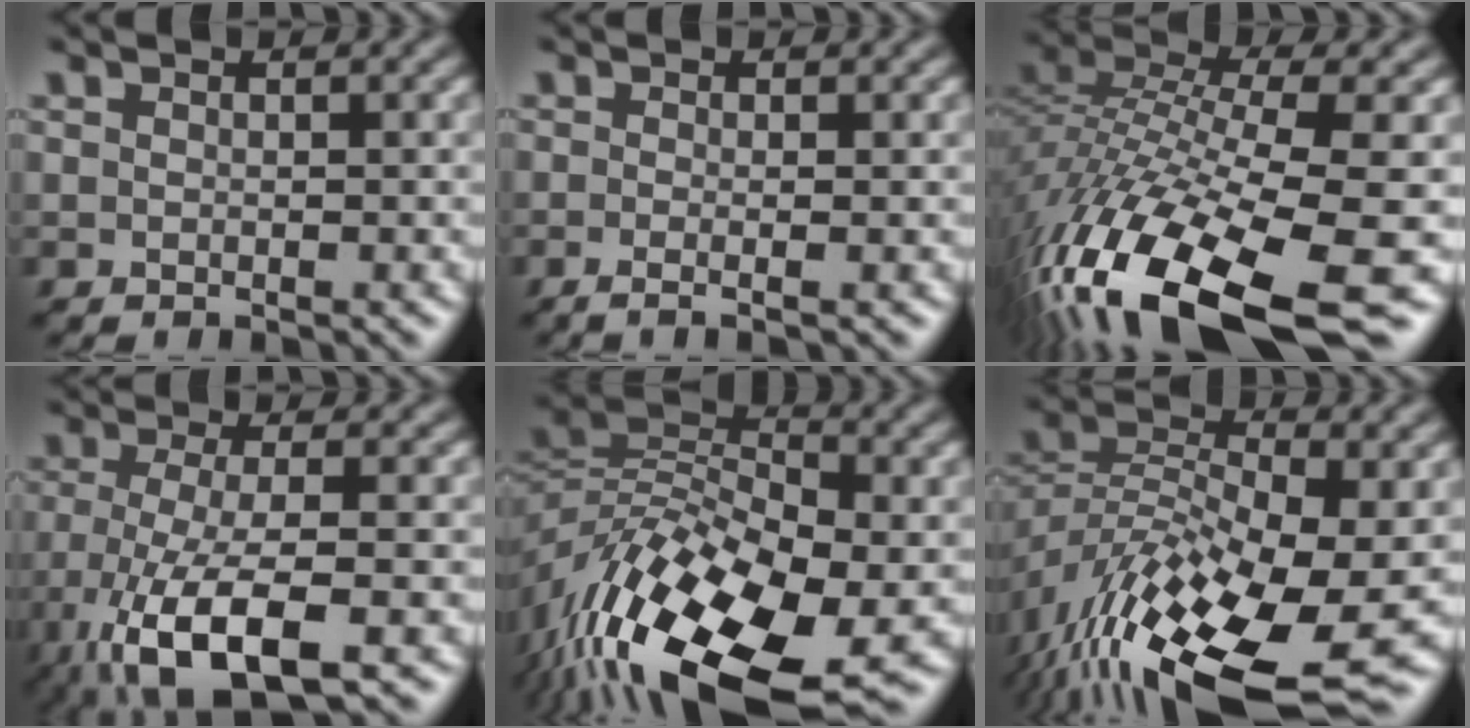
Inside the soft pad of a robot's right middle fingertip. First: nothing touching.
{"total": 1.8, "force": [-0.5, 0.7, 1.6], "torque": [-0.025, -0.009, -0.012]}
{"total": 16.9, "force": [-9.2, 5.3, 13.1], "torque": [-0.293, -0.013, -0.156]}
{"total": 8.9, "force": [-4.4, 2.6, 7.3], "torque": [-0.151, -0.017, -0.079]}
{"total": 16.4, "force": [-6.5, 8.0, 12.8], "torque": [-0.264, 0.002, -0.125]}
{"total": 16.3, "force": [-8.0, 6.9, 12.4], "torque": [-0.263, -0.025, -0.130]}